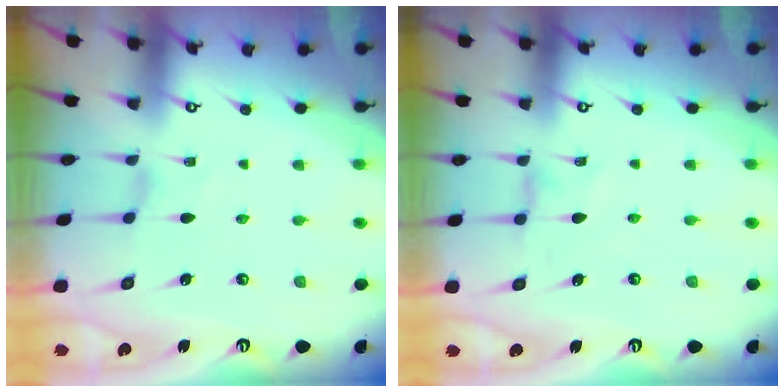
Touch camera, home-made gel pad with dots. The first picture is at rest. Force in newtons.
{"total": 0.0}